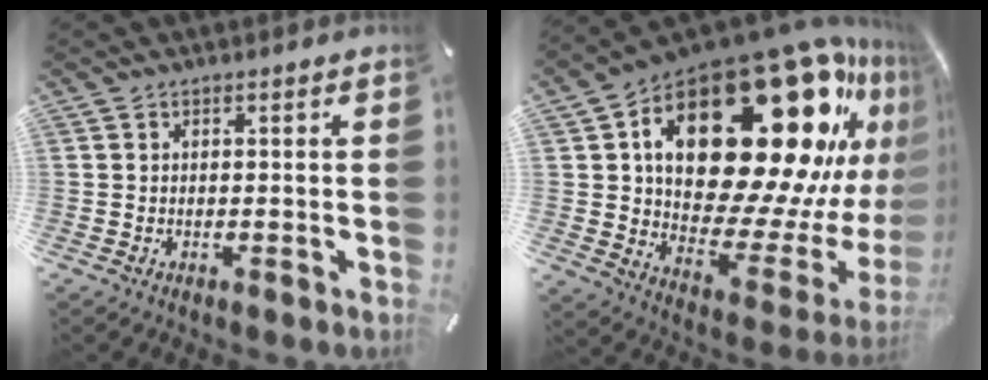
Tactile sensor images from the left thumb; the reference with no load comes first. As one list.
[{"total": 38.8, "force": [16.3, 18.5, 29.9], "torque": [-0.413, -0.155, 0.307]}]